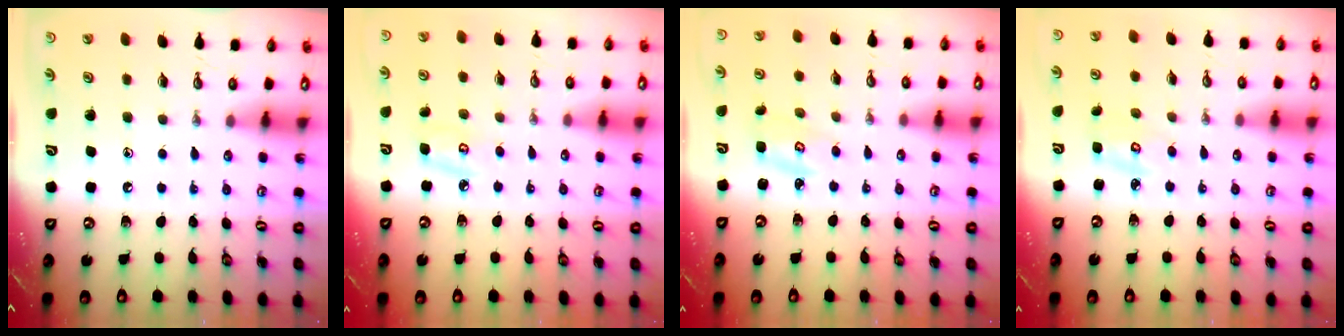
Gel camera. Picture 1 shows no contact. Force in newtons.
{"total": 6.8, "press": 6.8, "slide": 0.7}
{"total": 2.8, "press": 2.8, "slide": 0.3}
{"total": 3.0, "press": 3.0, "slide": 0.1}